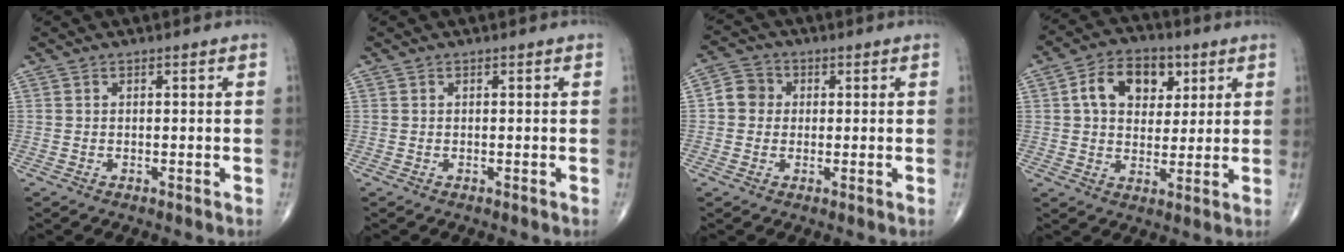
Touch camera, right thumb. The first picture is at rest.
{"total": 0.0}
{"total": 4.6, "force": [0.3, 4.3, 1.7], "torque": [-0.013, 0.010, -0.005]}
{"total": 11.4, "force": [3.7, 7.8, 7.4], "torque": [-0.089, 0.000, 0.056]}